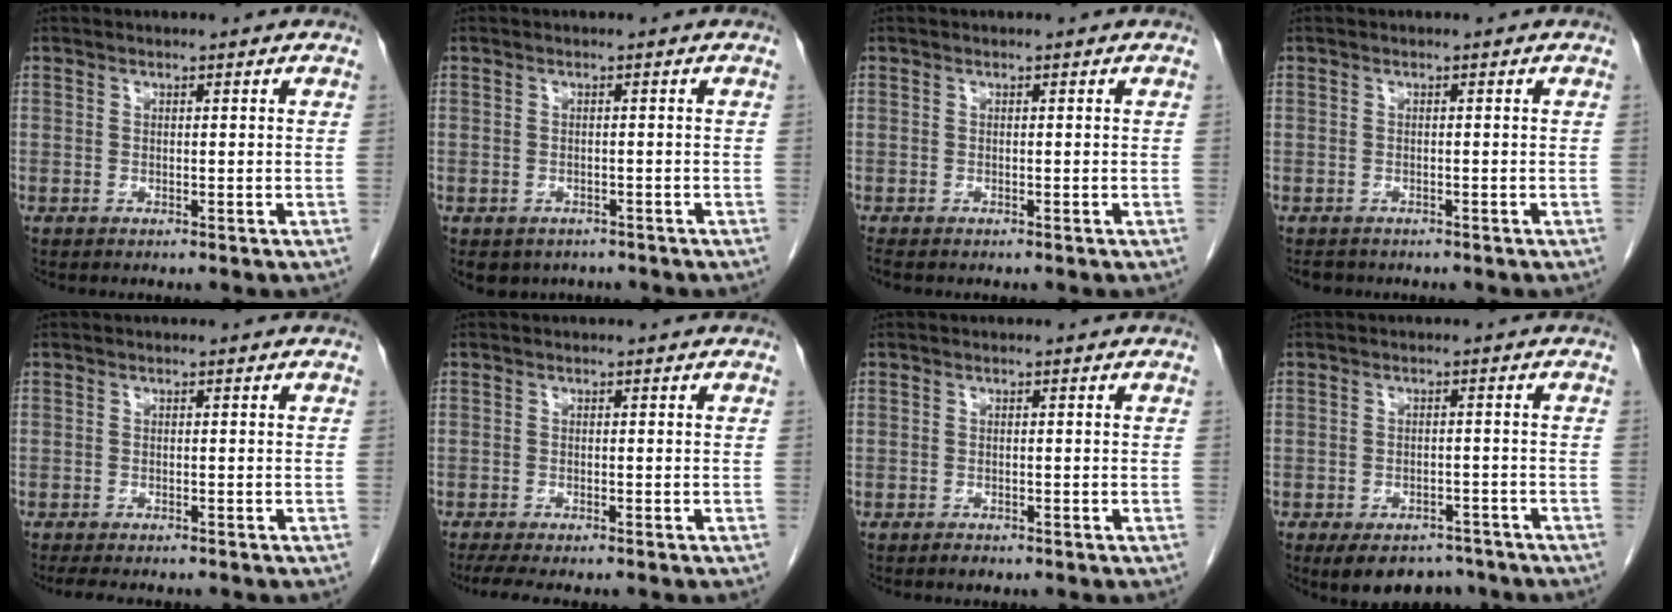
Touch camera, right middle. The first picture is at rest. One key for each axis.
{"total": 4.6, "fx": -3.5, "fy": 2.8, "fz": 0.8, "tx": -0.003, "ty": 0.005, "tz": -0.044}
{"total": 1.3, "fx": -1.1, "fy": 0.4, "fz": 0.5, "tx": -0.014, "ty": -0.004, "tz": -0.016}
{"total": 2.2, "fx": -1.9, "fy": 1.1, "fz": 0.4, "tx": -0.012, "ty": -0.003, "tz": -0.027}
{"total": 6.2, "fx": -5.3, "fy": 1.4, "fz": 2.7, "tx": -0.035, "ty": -0.009, "tz": -0.076}
{"total": 6.7, "fx": -5.6, "fy": 1.2, "fz": 3.6, "tx": -0.049, "ty": -0.014, "tz": -0.083}
{"total": 1.0, "fx": -0.8, "fy": 0.4, "fz": 0.4, "tx": -0.008, "ty": -0.002, "tz": -0.010}
{"total": 8.8, "fx": -6.9, "fy": 4.6, "fz": 3.1, "tx": -0.035, "ty": 0.004, "tz": -0.095}